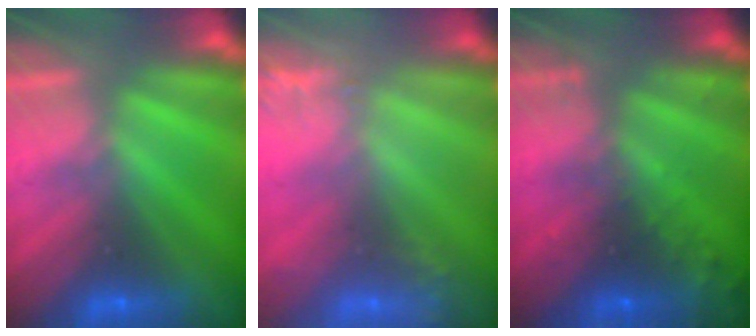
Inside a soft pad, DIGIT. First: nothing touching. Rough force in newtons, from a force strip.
{"total": 2.5}
{"total": 7.4}